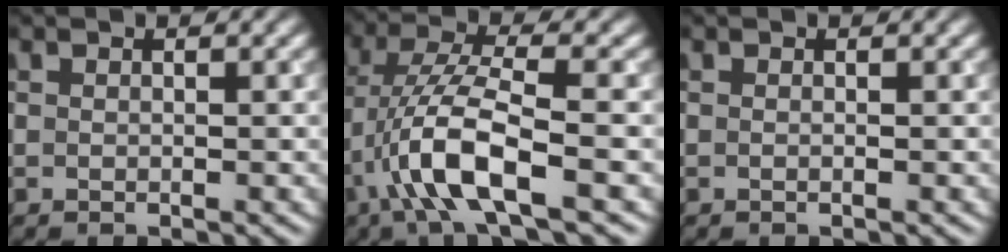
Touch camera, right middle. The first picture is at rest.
{"total": 7.2, "force": [-2.8, 1.9, 6.3], "torque": [-0.126, 0.009, -0.060]}
{"total": 0.0}